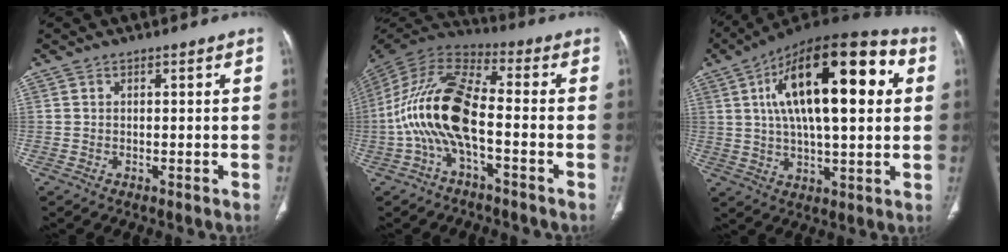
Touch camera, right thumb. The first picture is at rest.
{"total": 17.3, "force": [-3.5, 8.5, 14.6], "torque": [-0.289, 0.054, -0.073]}
{"total": 26.3, "force": [6.6, 10.2, 23.4], "torque": [-0.367, 0.020, 0.092]}